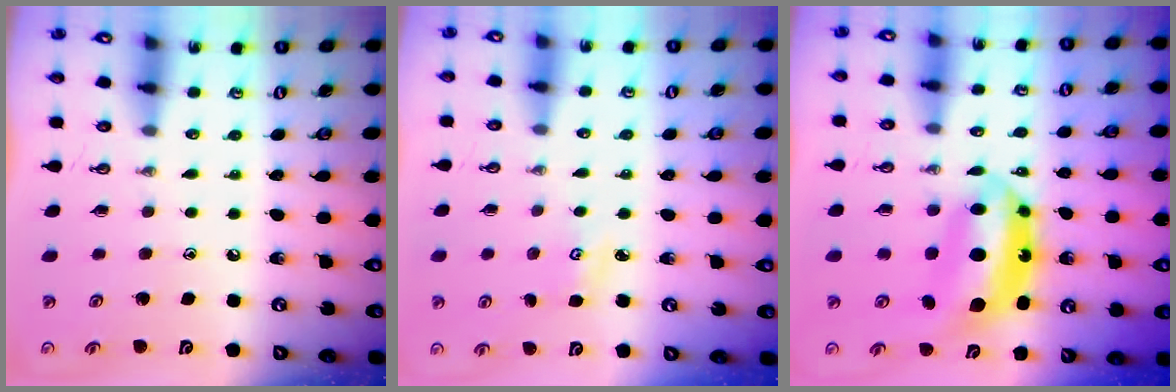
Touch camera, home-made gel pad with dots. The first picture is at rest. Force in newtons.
{"total": 2.9, "press": 2.9, "slide": 0.4}
{"total": 9.9, "press": 9.8, "slide": 1.3}